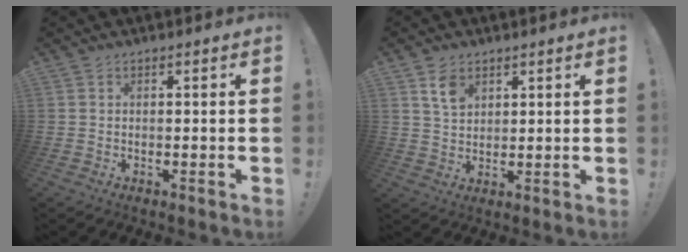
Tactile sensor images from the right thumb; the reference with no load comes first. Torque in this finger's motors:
{"motor_torque": [1.17, 1.09, 0.00, -0.30, 0.00]}